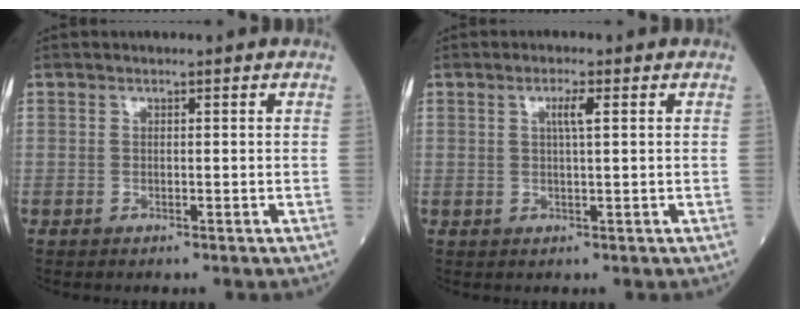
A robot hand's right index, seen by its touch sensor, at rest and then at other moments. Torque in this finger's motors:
{"motor_torque": [0.74, 0.12, 0.39, 0.09]}